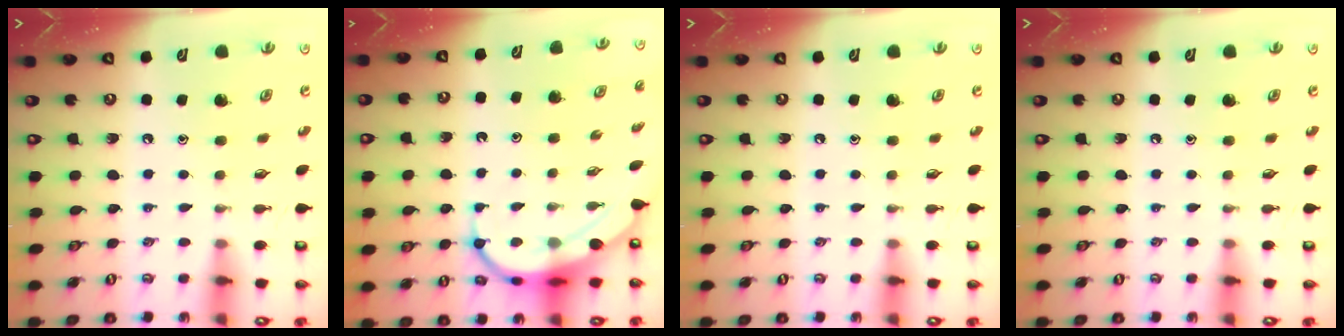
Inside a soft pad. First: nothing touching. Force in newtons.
{"total": 8.4, "press": 8.3, "slide": 0.5}
{"total": 0.0}
{"total": 0.0}